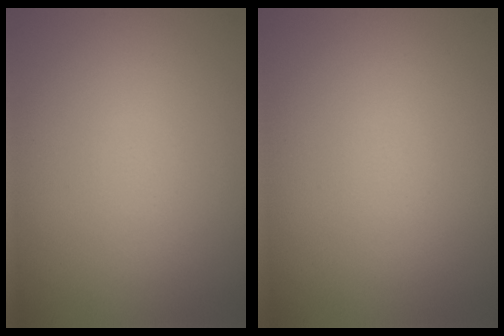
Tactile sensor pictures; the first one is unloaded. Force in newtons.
{"total": 0.0}